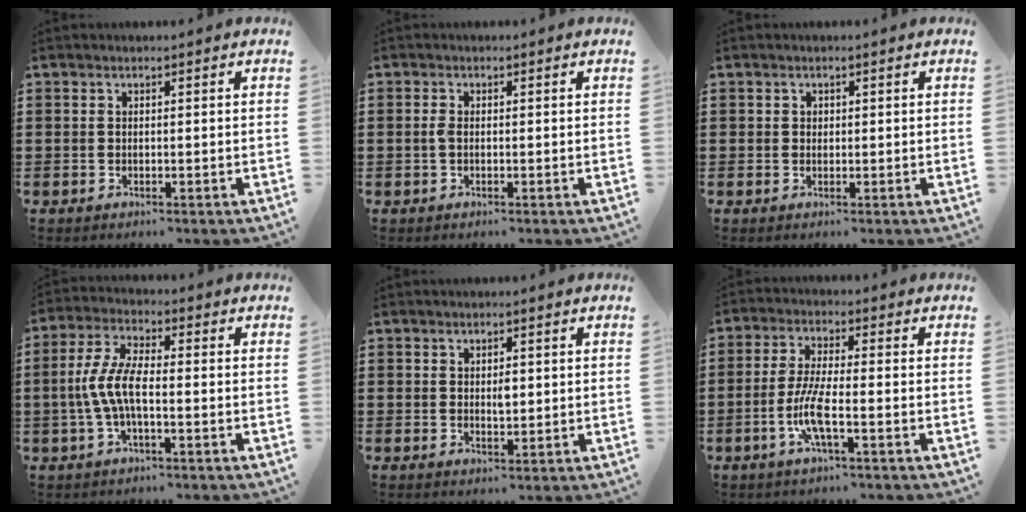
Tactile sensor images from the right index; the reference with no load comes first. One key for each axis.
{"total": 1.3, "fx": -0.2, "fy": 0.5, "fz": 1.1, "tx": -0.030, "ty": -0.002, "tz": -0.007}
{"total": 0.7, "fx": 0.3, "fy": 0.6, "fz": 0.2, "tx": -0.005, "ty": 0.003, "tz": 0.006}
{"total": 6.9, "fx": -1.6, "fy": 2.3, "fz": 6.3, "tx": -0.151, "ty": -0.011, "tz": -0.039}
{"total": 1.8, "fx": 0.5, "fy": 0.9, "fz": 1.6, "tx": -0.024, "ty": 0.000, "tz": 0.006}
{"total": 6.5, "fx": -2.4, "fy": 1.2, "fz": 5.9, "tx": -0.134, "ty": -0.013, "tz": -0.053}